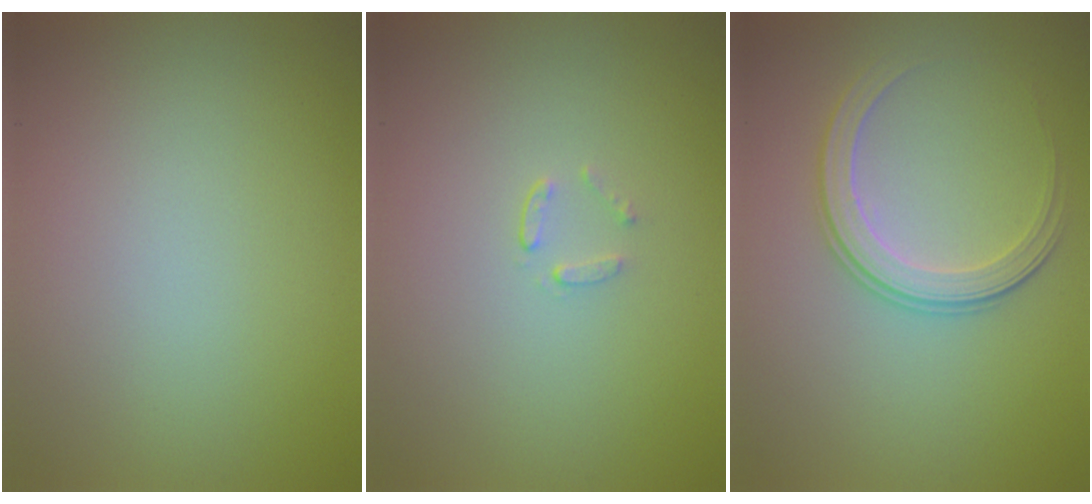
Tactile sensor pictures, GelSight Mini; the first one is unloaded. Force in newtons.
{"total": 0.7, "press": 0.4, "slide": 0.6}
{"total": 2.9, "press": 2.7, "slide": 1.0}